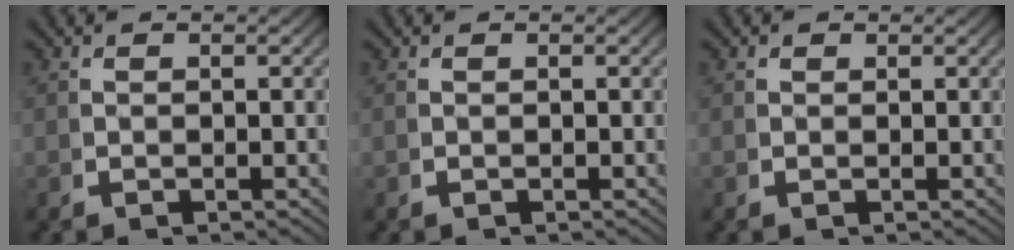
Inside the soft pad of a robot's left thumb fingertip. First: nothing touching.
{"total": 0.0}
{"total": 0.8, "force": [0.6, 0.5, 0.1], "torque": [-0.001, -0.005, 0.013]}